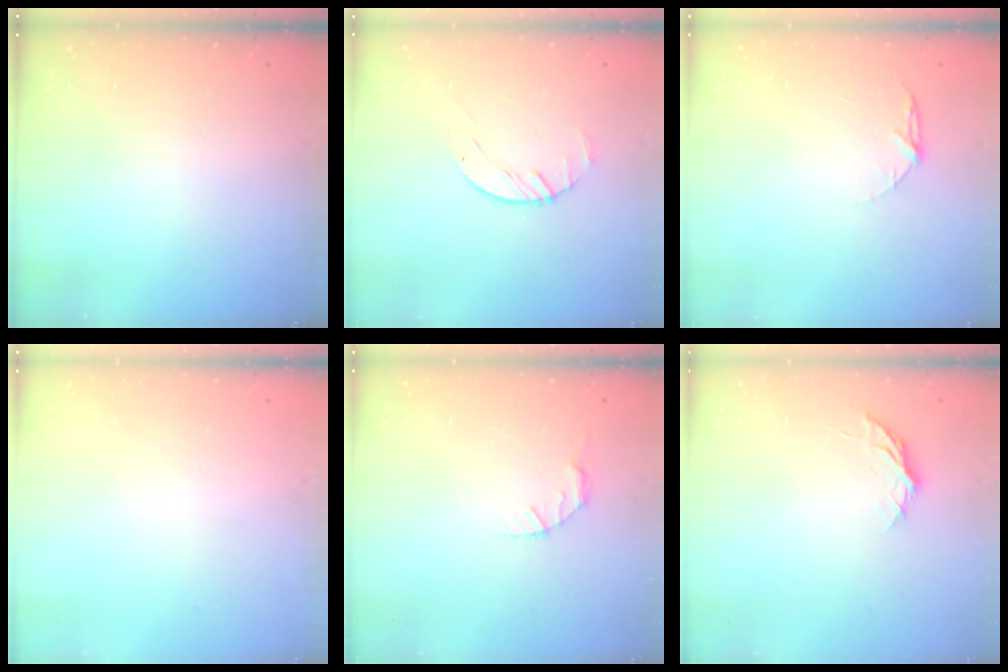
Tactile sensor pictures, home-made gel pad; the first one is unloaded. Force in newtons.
{"total": 1.6, "press": 1.6, "slide": 0.3}
{"total": 4.4, "press": 4.4, "slide": 0.5}
{"total": 0.0}
{"total": 2.8, "press": 2.8, "slide": 0.4}
{"total": 5.1, "press": 5.1, "slide": 0.4}